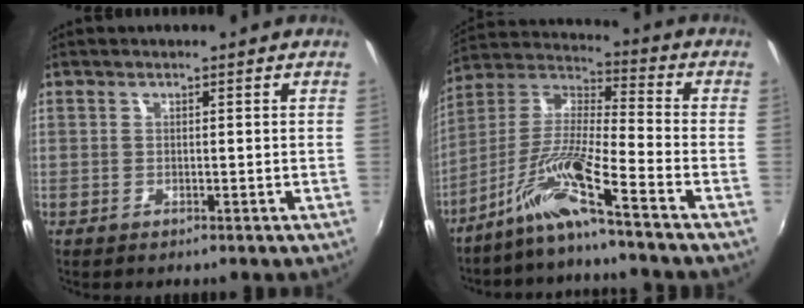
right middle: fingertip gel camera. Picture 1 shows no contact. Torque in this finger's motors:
{"motor_torque": [0.33, -0.57, 0.23, 0.21]}